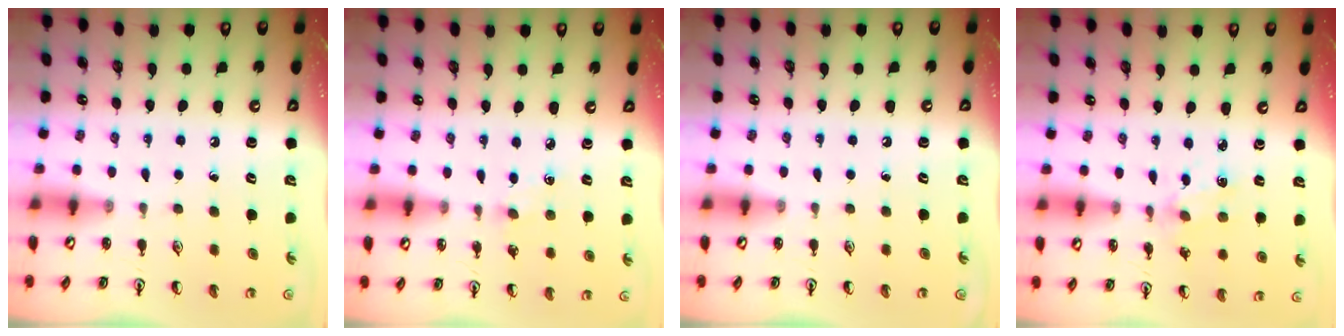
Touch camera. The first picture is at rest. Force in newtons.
{"total": 4.3, "press": 4.3, "slide": 0.5}
{"total": 0.0}
{"total": 2.0, "press": 2.0, "slide": 0.4}